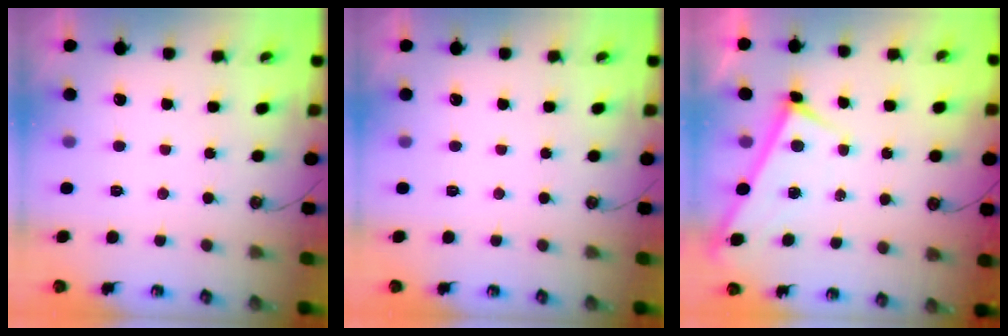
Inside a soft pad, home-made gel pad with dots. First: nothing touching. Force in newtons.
{"total": 0.0}
{"total": 3.0, "press": 2.9, "slide": 0.3}